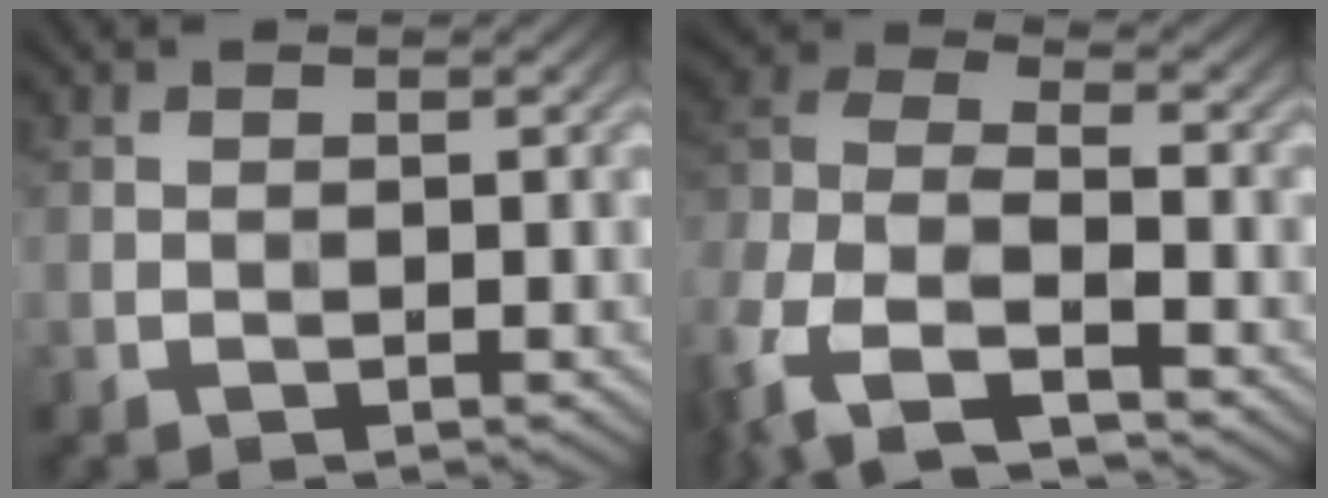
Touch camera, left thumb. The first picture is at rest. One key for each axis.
{"total": 10.6, "fx": -5.8, "fy": 5.6, "fz": 7.0, "tx": -0.172, "ty": -0.011, "tz": -0.127}